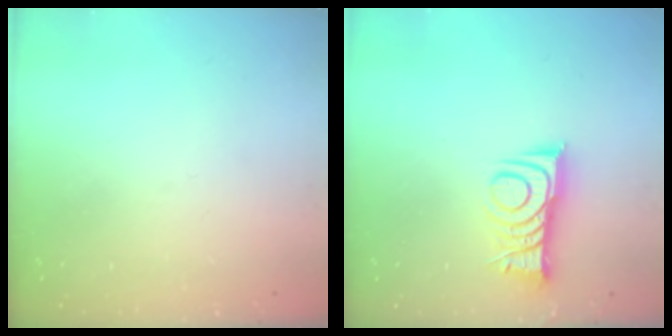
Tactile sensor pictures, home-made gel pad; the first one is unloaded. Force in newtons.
{"total": 8.8, "press": 8.8, "slide": 0.1}